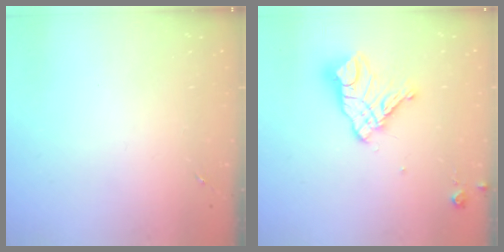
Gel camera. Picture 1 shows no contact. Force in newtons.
{"total": 14.6, "press": 14.5, "slide": 1.4}